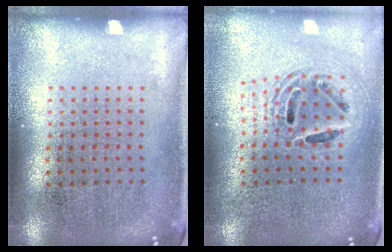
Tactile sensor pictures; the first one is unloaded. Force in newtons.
{"total": 1.8, "press": 1.5, "slide": 1.1}